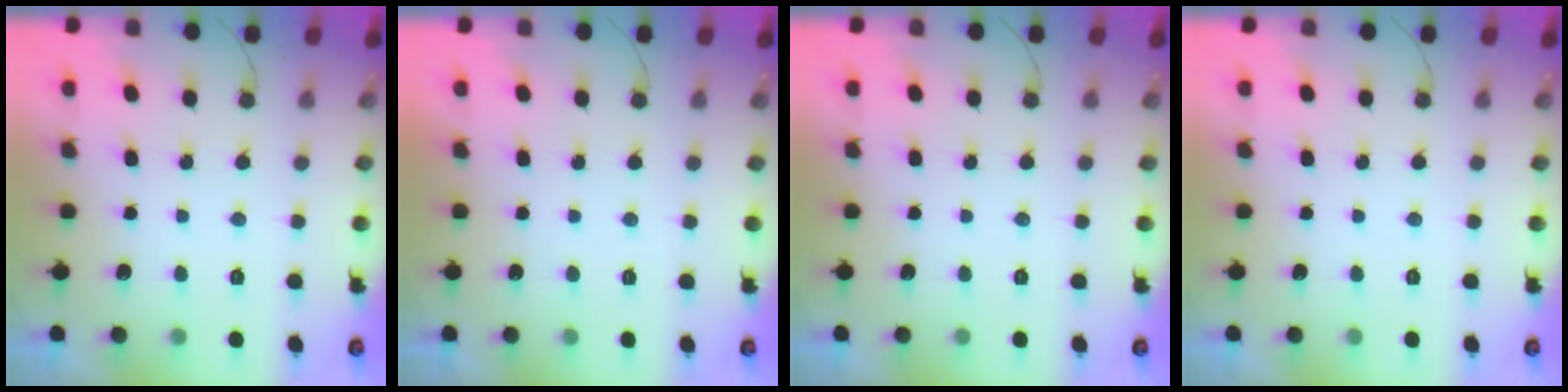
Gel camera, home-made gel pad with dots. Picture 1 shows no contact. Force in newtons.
{"total": 1.7, "press": 1.7, "slide": 0.0}
{"total": 0.0}
{"total": 0.0}